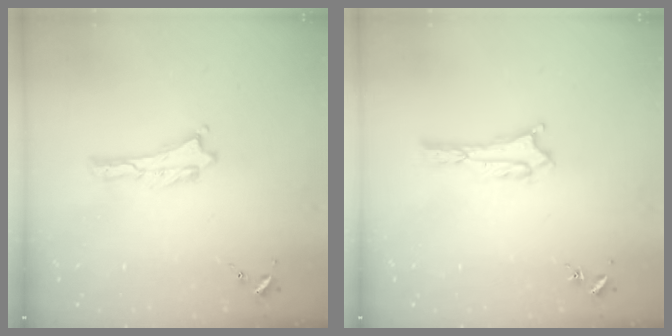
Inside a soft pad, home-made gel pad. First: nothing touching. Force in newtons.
{"total": 1.7, "press": 1.7, "slide": 0.3}